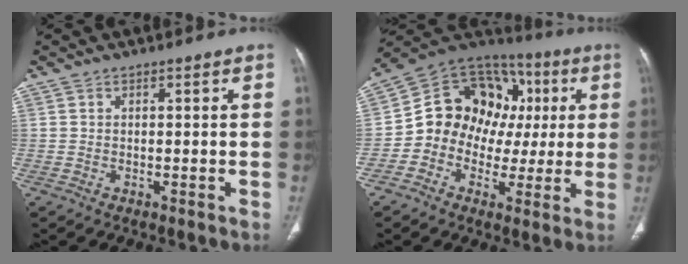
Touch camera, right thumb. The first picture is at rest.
{"total": 18.1, "force": [0.9, 15.2, 9.7], "torque": [-0.093, 0.057, 0.013]}